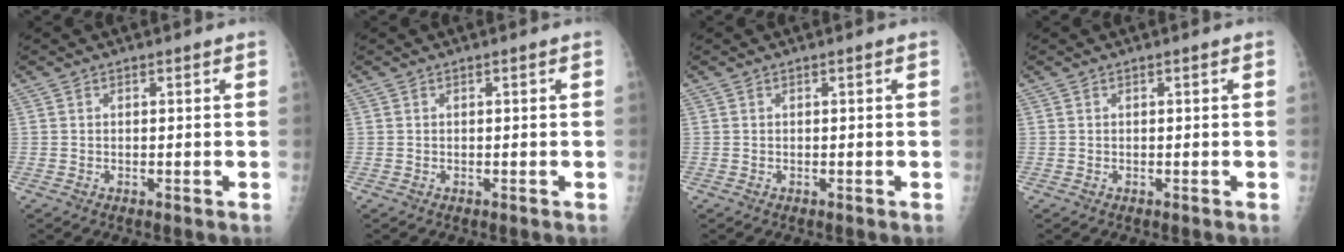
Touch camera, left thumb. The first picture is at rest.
{"total": 0.0}
{"total": 0.0}
{"total": 0.0}